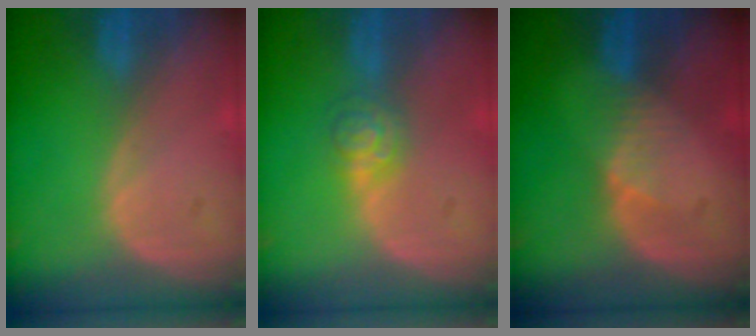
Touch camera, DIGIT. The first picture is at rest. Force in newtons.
{"total": 4.4, "press": 3.9, "slide": 2.0}
{"total": 2.7, "press": 2.7, "slide": 0.3}